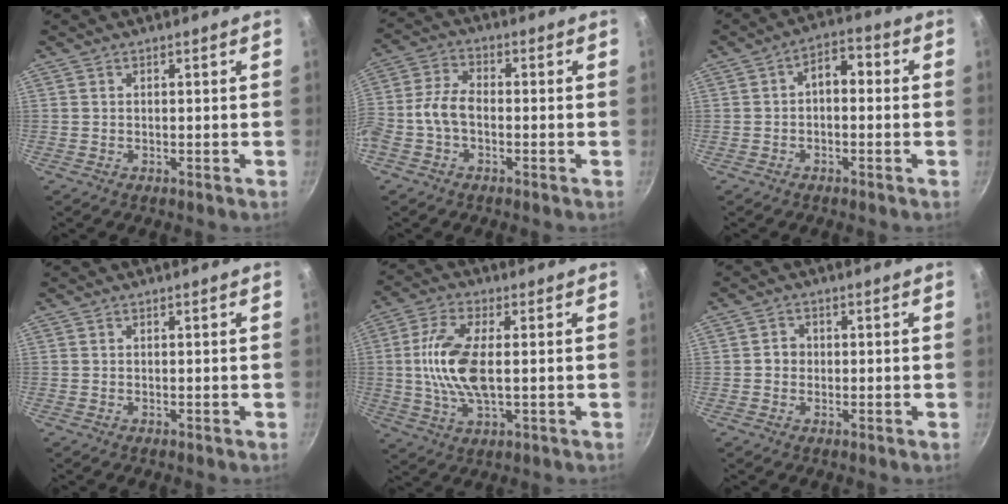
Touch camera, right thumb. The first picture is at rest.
{"total": 6.7, "force": [-1.8, 3.9, 5.1], "torque": [-0.106, 0.032, -0.049]}
{"total": 5.1, "force": [-0.2, 3.2, 4.0], "torque": [-0.040, 0.021, -0.013]}
{"total": 0.0}
{"total": 11.5, "force": [0.4, 5.0, 10.4], "torque": [-0.214, 0.006, 0.003]}
{"total": 2.3, "force": [-0.2, 2.1, 0.9], "torque": [-0.003, 0.006, -0.006]}